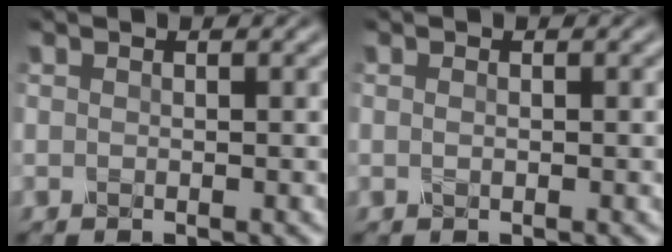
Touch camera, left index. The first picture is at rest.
{"total": 0.5, "force": [-0.1, 0.2, 0.4], "torque": [-0.012, -0.001, -0.001]}